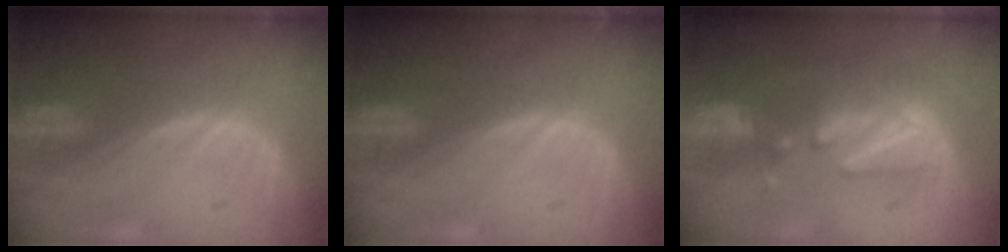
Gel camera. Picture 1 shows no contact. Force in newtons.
{"total": 0.0}
{"total": 8.2, "press": 7.5, "slide": 3.3}